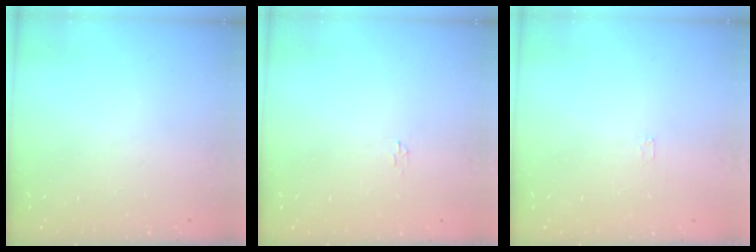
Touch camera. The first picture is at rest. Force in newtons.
{"total": 1.9, "press": 1.9, "slide": 0.3}
{"total": 2.4, "press": 2.4, "slide": 0.4}